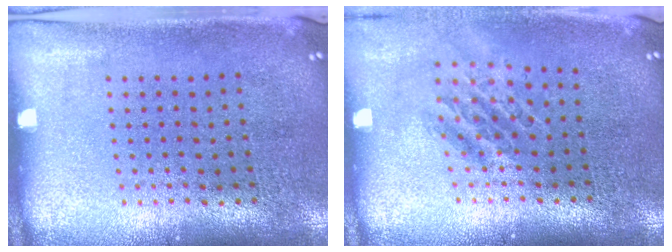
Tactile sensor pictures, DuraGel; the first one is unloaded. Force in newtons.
{"total": 1.4, "press": 1.1, "slide": 0.9}